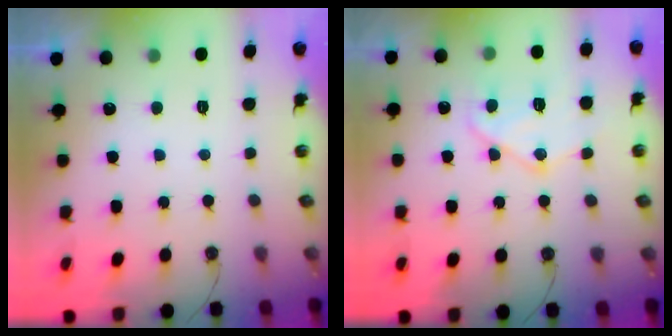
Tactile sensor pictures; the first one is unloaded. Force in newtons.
{"total": 13.6, "press": 13.5, "slide": 1.5}